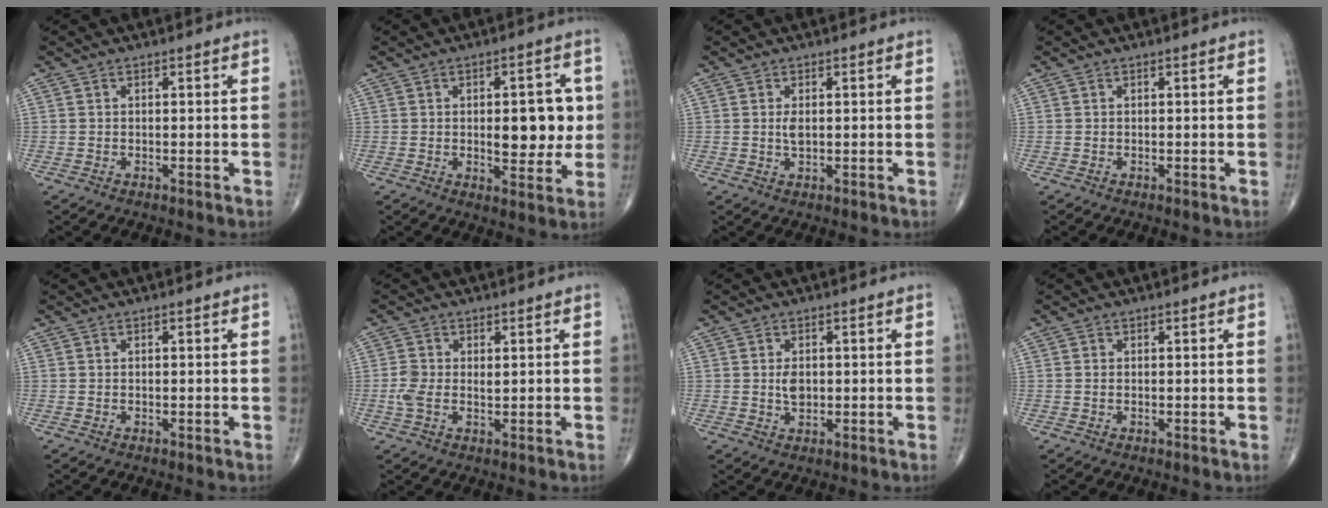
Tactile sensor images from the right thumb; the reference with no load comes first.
{"total": 10.5, "force": [0.6, 4.8, 9.3], "torque": [-0.095, -0.006, 0.016]}
{"total": 1.8, "force": [0.2, 0.9, 1.6], "torque": [-0.031, -0.003, 0.005]}
{"total": 0.0}
{"total": 0.0}
{"total": 3.9, "force": [0.2, 2.4, 3.1], "torque": [-0.073, 0.007, 0.002]}
{"total": 2.9, "force": [0.1, 1.9, 2.2], "torque": [-0.032, -0.002, 0.004]}
{"total": 0.6, "force": [0.0, 0.4, 0.5], "torque": [-0.008, 0.001, -0.001]}